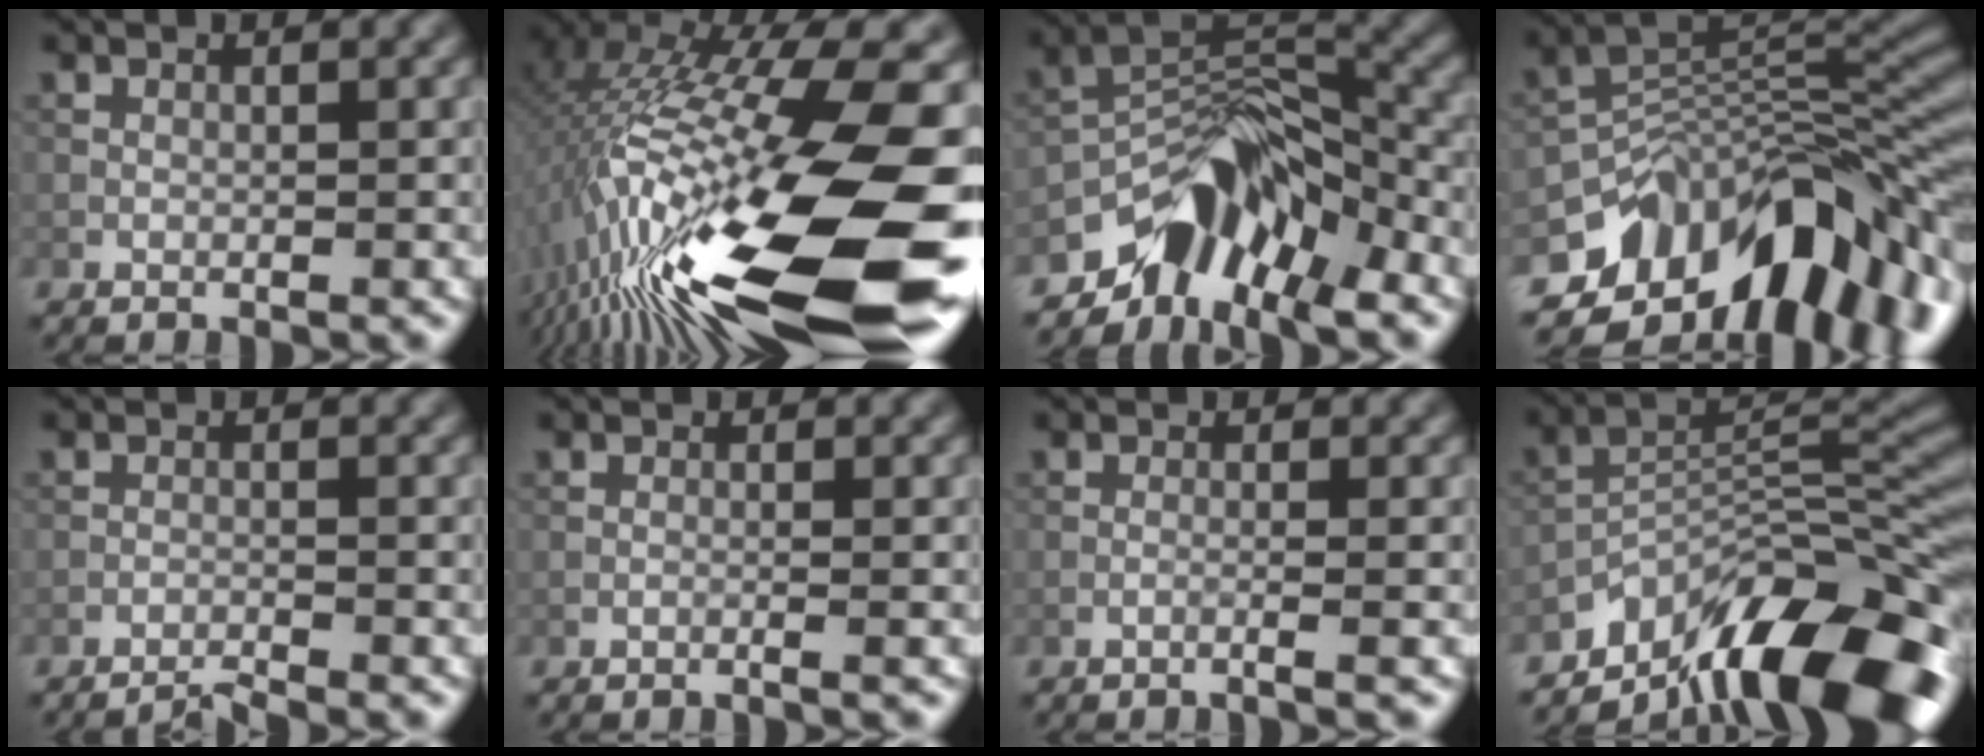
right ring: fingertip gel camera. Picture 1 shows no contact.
{"total": 19.1, "force": [-3.7, 4.8, 18.1], "torque": [-0.327, 0.005, -0.075]}
{"total": 9.2, "force": [-5.9, 4.2, 5.7], "torque": [-0.074, 0.007, -0.114]}
{"total": 14.3, "force": [-7.5, 7.7, 9.4], "torque": [-0.152, 0.012, -0.129]}
{"total": 2.1, "force": [-1.9, 0.0, 0.9], "torque": [-0.020, -0.001, -0.039]}
{"total": 0.9, "force": [-0.3, 0.2, 0.8], "torque": [-0.011, 0.002, -0.015]}
{"total": 1.5, "force": [-0.7, 0.3, 1.3], "torque": [-0.015, 0.006, -0.025]}
{"total": 12.9, "force": [-8.9, 4.1, 8.3], "torque": [-0.116, 0.014, -0.155]}